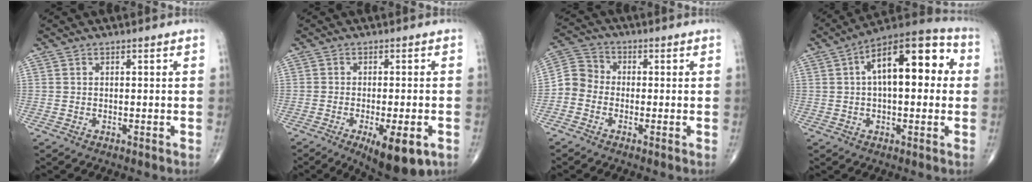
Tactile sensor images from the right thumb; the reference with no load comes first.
{"total": 10.5, "force": [-4.6, 3.4, 8.8], "torque": [-0.119, -0.007, -0.060]}
{"total": 5.2, "force": [-1.6, 4.5, 2.0], "torque": [-0.023, 0.020, -0.051]}
{"total": 17.4, "force": [3.4, 7.9, 15.1], "torque": [-0.199, 0.032, 0.039]}